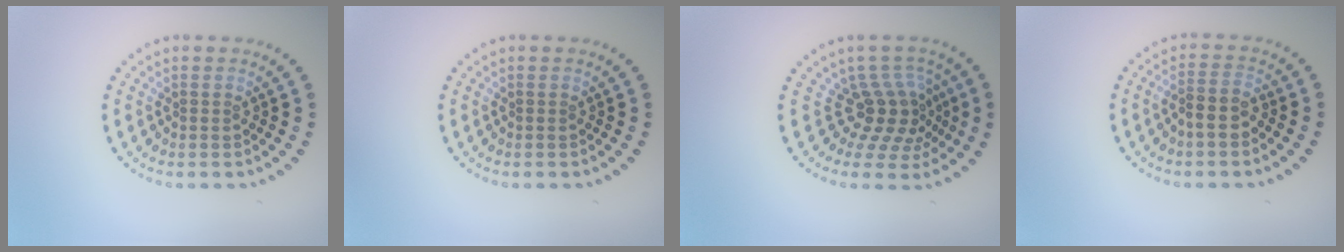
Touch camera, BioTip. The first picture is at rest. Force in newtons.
{"total": 0.0}
{"total": 4.0, "press": 2.8, "slide": 2.9}
{"total": 2.2, "press": 2.0, "slide": 1.0}